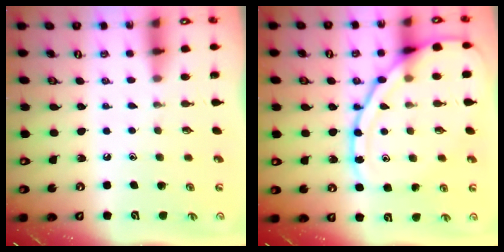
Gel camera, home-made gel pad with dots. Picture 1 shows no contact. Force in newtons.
{"total": 16.2, "press": 16.2, "slide": 1.4}